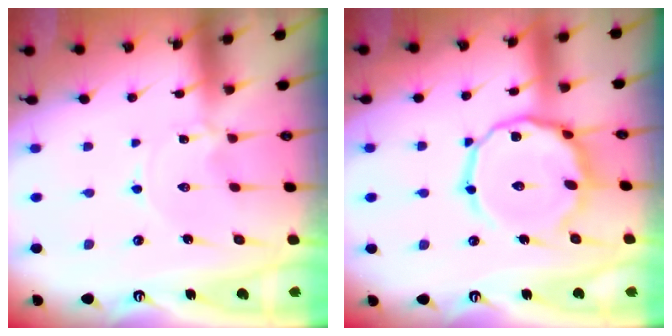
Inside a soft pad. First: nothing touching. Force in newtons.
{"total": 14.8, "press": 14.8, "slide": 1.1}